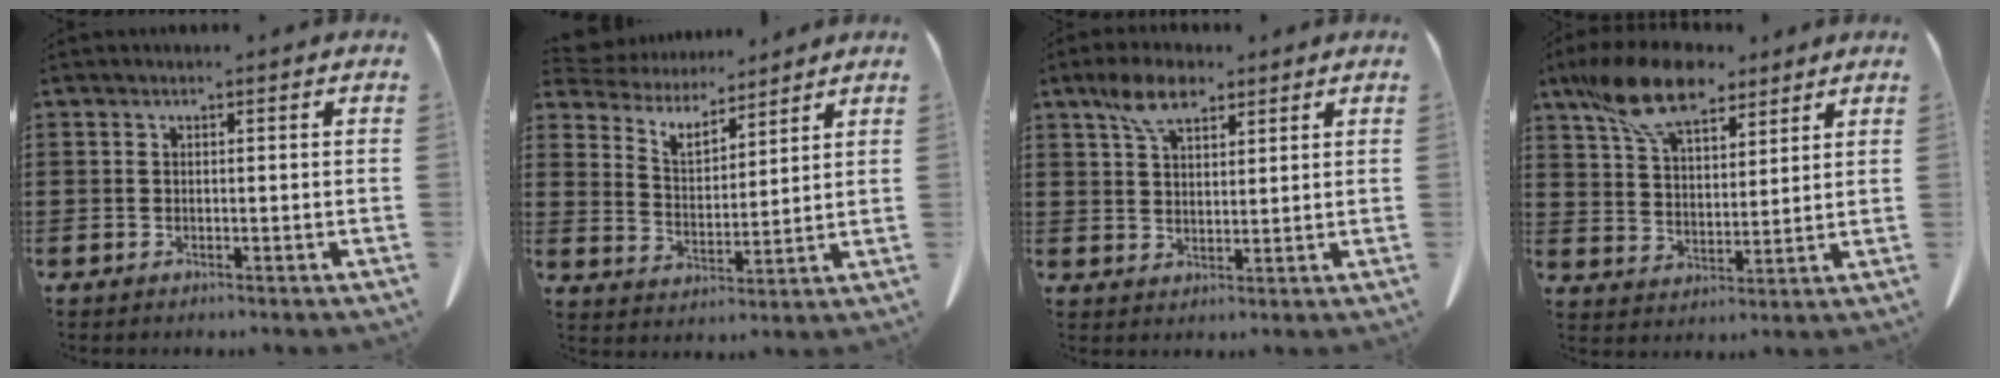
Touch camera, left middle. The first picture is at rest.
{"total": 5.4, "force": [5.0, 1.7, 1.1], "torque": [-0.048, -0.026, 0.087]}
{"total": 6.6, "force": [4.3, 3.0, 4.0], "torque": [-0.092, 0.008, 0.079]}
{"total": 12.3, "force": [8.9, 4.7, 7.0], "torque": [-0.160, -0.010, 0.168]}